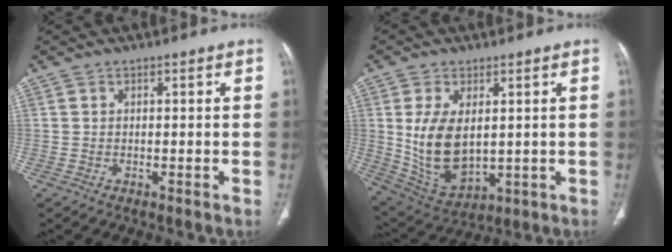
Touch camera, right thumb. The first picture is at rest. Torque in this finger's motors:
{"motor_torque": [-0.82, 1.77, 0.71, 0.80, 0.39]}